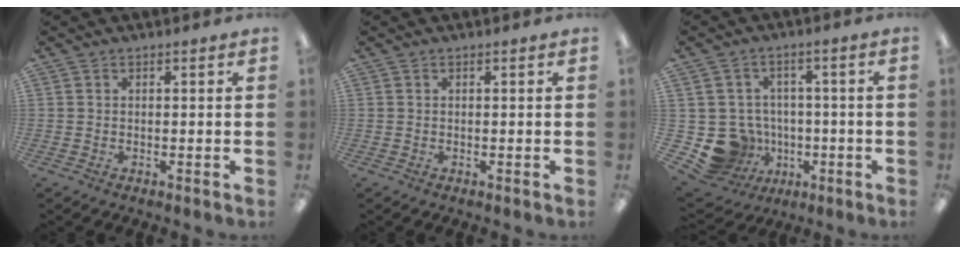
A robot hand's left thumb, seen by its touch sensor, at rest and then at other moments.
{"total": 0.0}
{"total": 10.6, "force": [-3.0, 9.7, 2.9], "torque": [-0.075, 0.020, -0.039]}